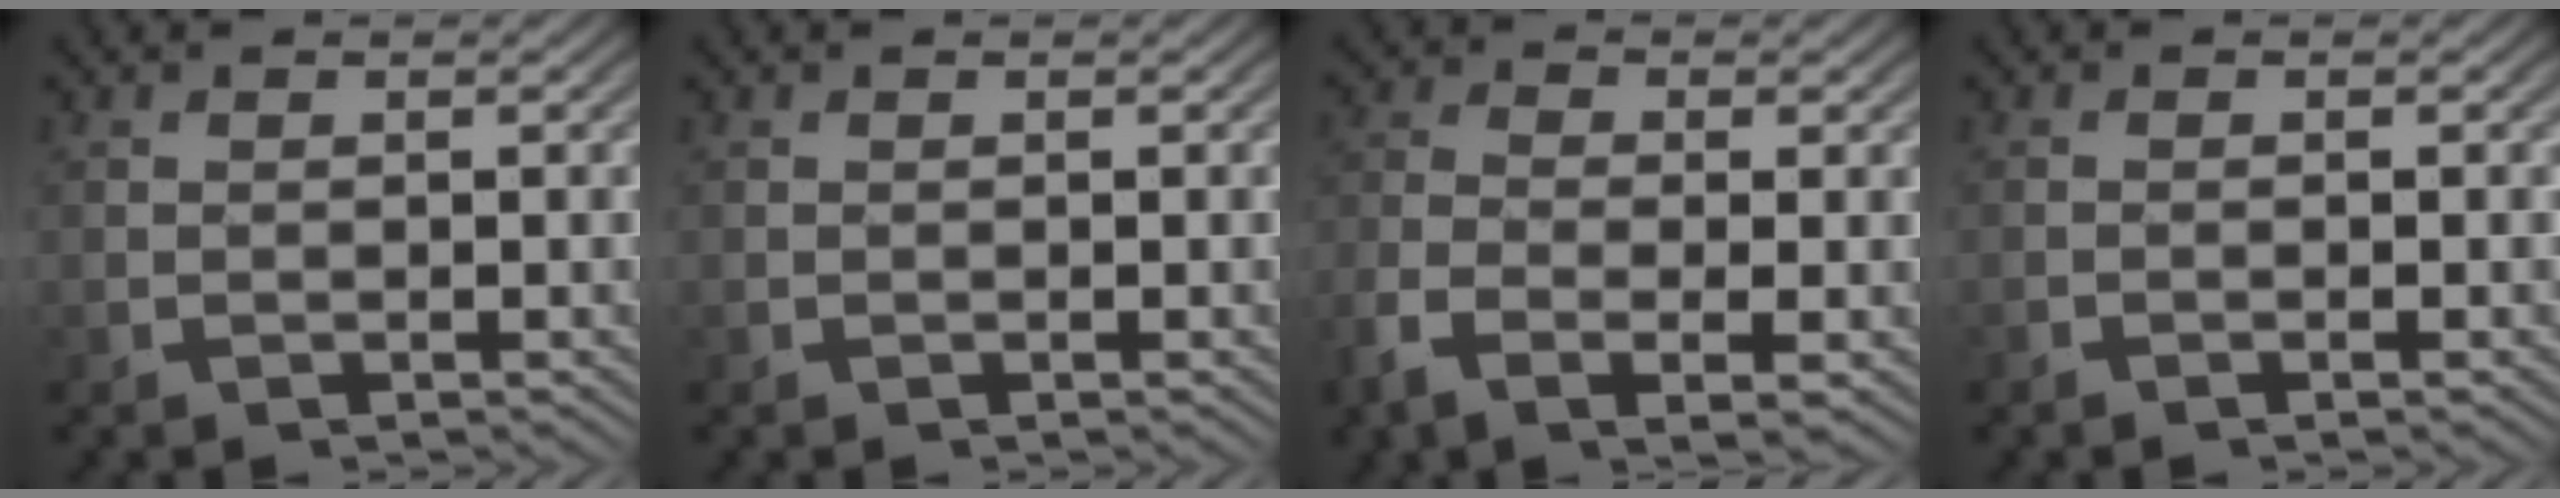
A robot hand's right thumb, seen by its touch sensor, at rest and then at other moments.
{"total": 0.0}
{"total": 4.8, "force": [-1.4, 2.2, 4.0], "torque": [-0.099, -0.013, -0.022]}
{"total": 0.6, "force": [-0.4, -0.1, 0.4], "torque": [-0.006, 0.004, -0.011]}